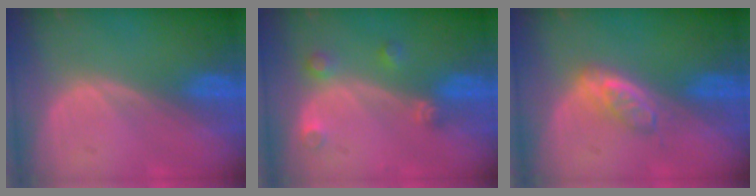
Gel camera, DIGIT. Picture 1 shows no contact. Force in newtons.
{"total": 3.3, "press": 3.0, "slide": 1.4}
{"total": 3.8, "press": 3.8, "slide": 0.6}